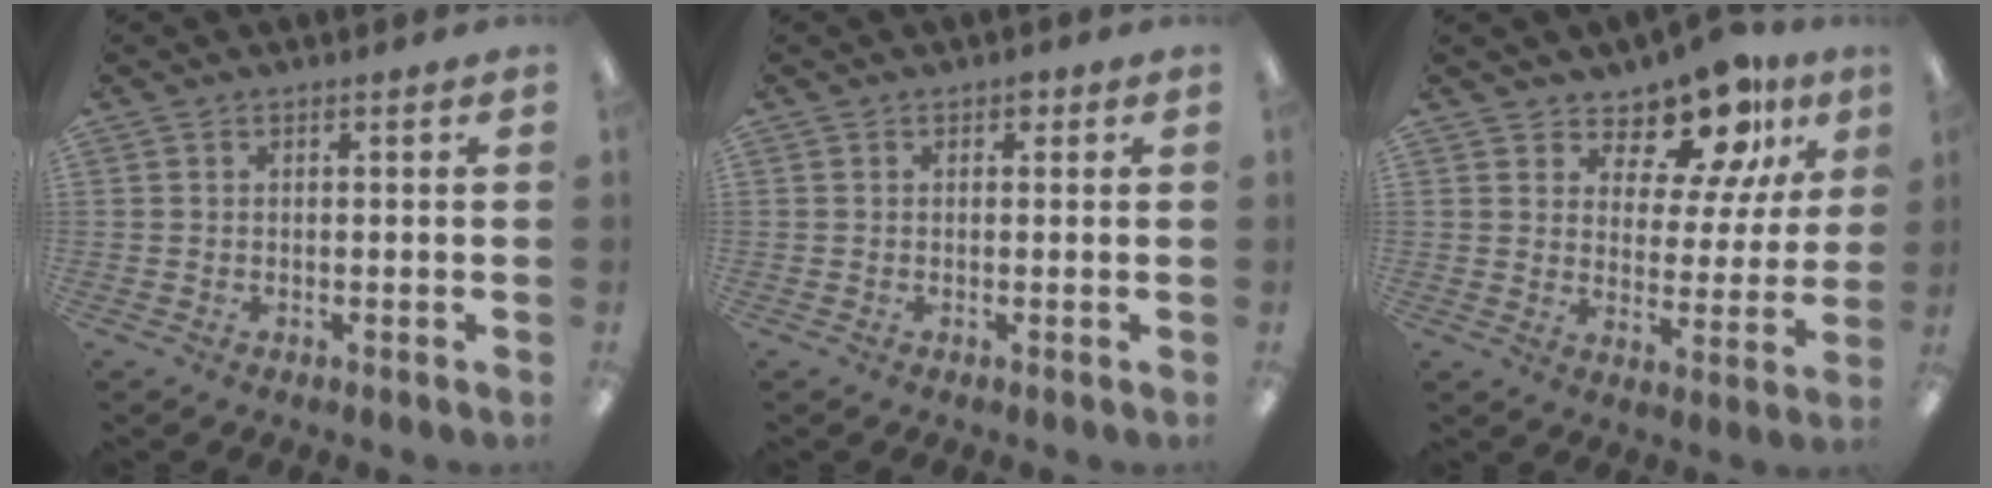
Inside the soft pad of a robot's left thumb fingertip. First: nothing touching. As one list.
[{"total": 1.1, "force": [0.5, 0.8, 0.7], "torque": [-0.005, 0.001, 0.007]}, {"total": 12.2, "force": [10.0, 4.9, 5.0], "torque": [-0.084, -0.071, 0.180]}]